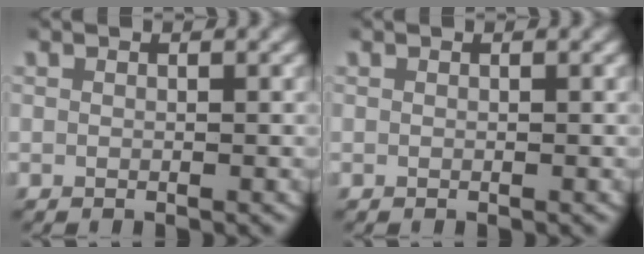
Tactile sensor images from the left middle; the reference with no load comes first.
{"total": 0.0}